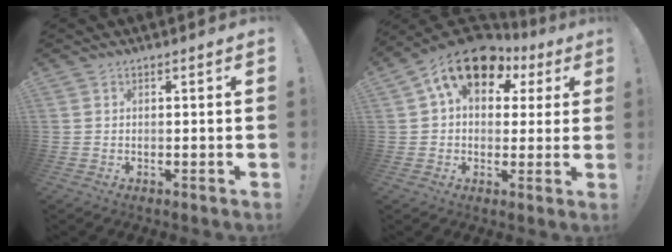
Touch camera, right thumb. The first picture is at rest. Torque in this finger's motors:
{"motor_torque": [1.00, 3.06, 0.80, 0.05, 0.09]}